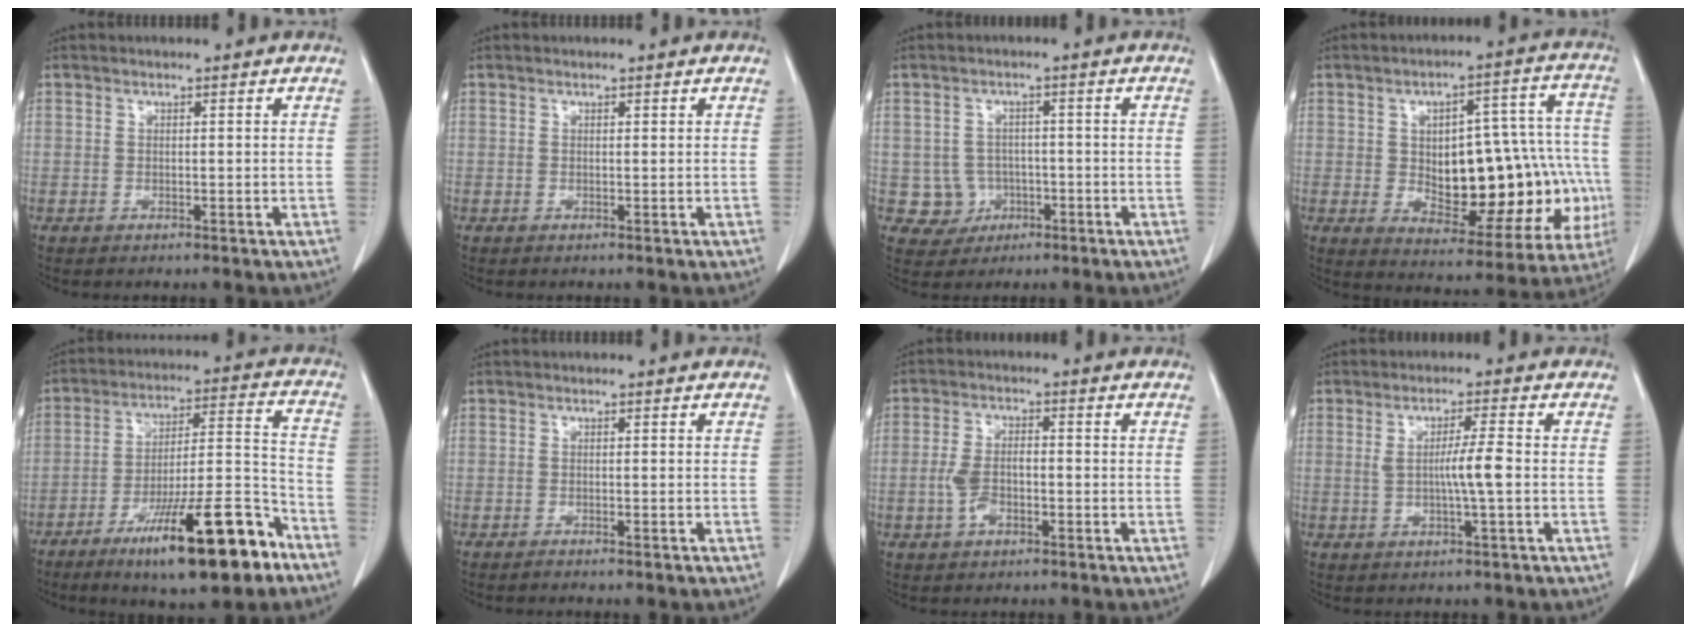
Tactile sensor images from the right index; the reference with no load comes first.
{"total": 0.0}
{"total": 4.5, "force": [-1.0, 4.4, 0.4], "torque": [0.001, 0.010, -0.007]}
{"total": 22.2, "force": [-2.5, 10.2, 19.5], "torque": [-0.217, 0.046, 0.000]}
{"total": 19.1, "force": [-11.5, 2.8, 15.0], "torque": [-0.223, -0.002, -0.183]}
{"total": 1.0, "force": [-0.8, -0.1, 0.6], "torque": [-0.013, -0.001, -0.010]}
{"total": 4.8, "force": [-1.3, 2.4, 3.9], "torque": [-0.086, 0.011, -0.024]}
{"total": 4.8, "force": [-0.2, -0.4, 4.8], "torque": [-0.081, -0.004, -0.004]}